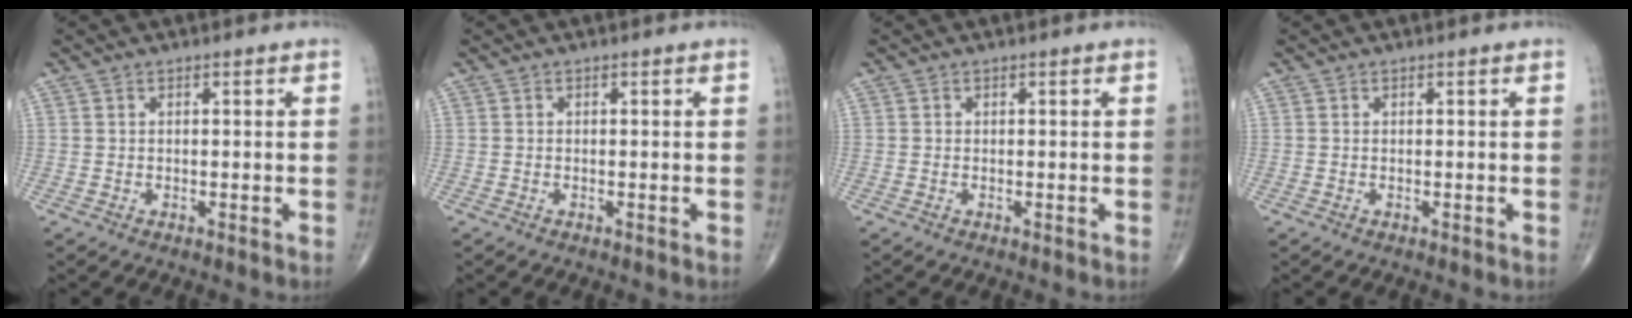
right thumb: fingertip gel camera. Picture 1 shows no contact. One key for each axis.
{"total": 0.0}
{"total": 0.0}
{"total": 0.0}